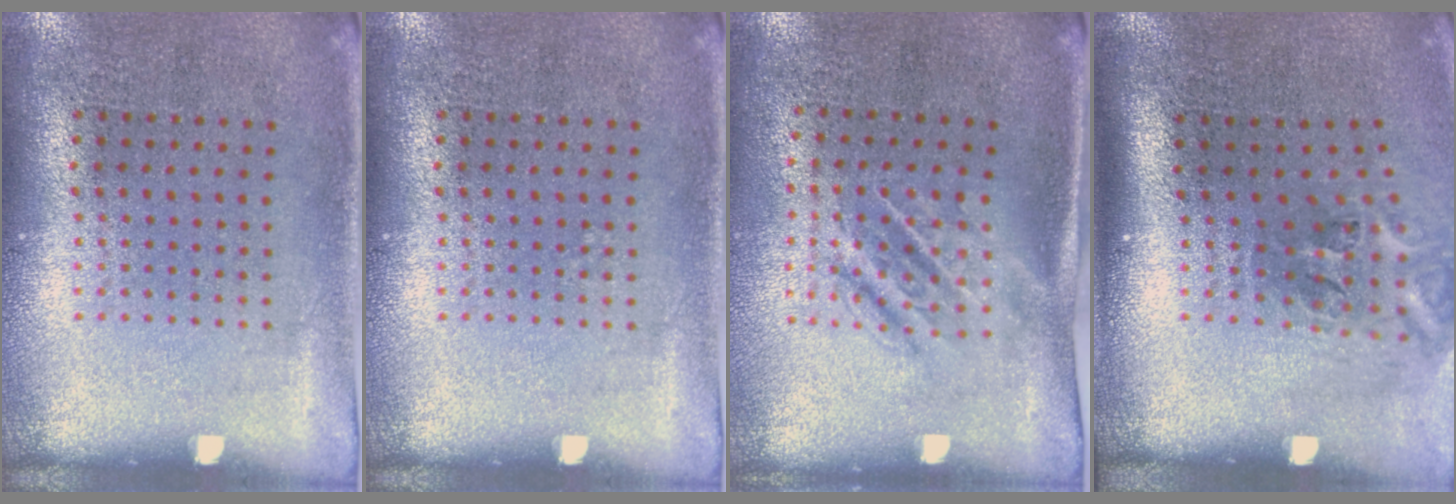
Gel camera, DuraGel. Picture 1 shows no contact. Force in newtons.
{"total": 0.0}
{"total": 1.6, "press": 1.2, "slide": 1.0}
{"total": 2.3, "press": 1.4, "slide": 1.8}